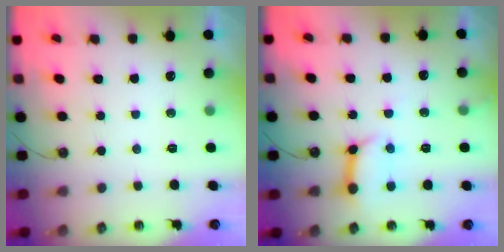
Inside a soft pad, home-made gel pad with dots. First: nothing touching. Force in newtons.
{"total": 11.1, "press": 11.0, "slide": 1.0}